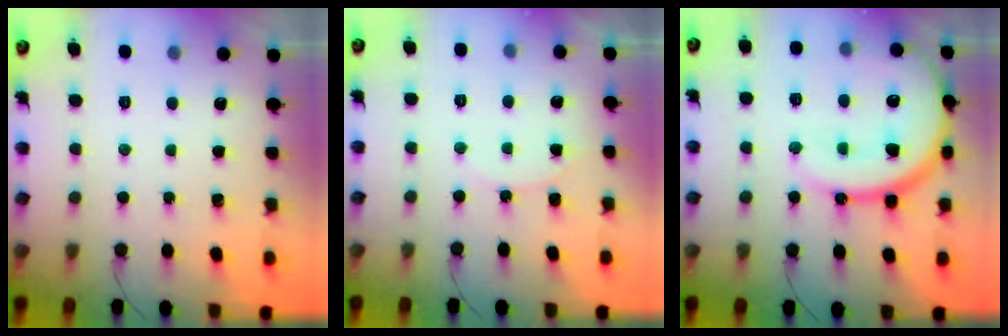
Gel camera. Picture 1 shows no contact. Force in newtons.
{"total": 8.0, "press": 7.9, "slide": 0.7}
{"total": 19.5, "press": 19.4, "slide": 2.0}